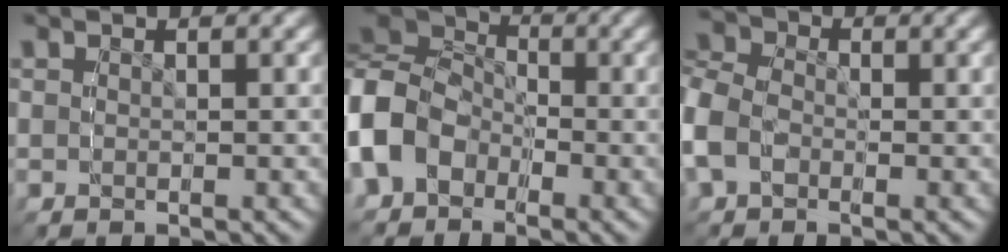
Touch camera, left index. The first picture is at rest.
{"total": 6.4, "force": [-2.4, 5.6, 1.9], "torque": [-0.074, -0.024, -0.037]}
{"total": 5.2, "force": [-1.9, 4.2, 2.4], "torque": [-0.053, -0.020, -0.030]}